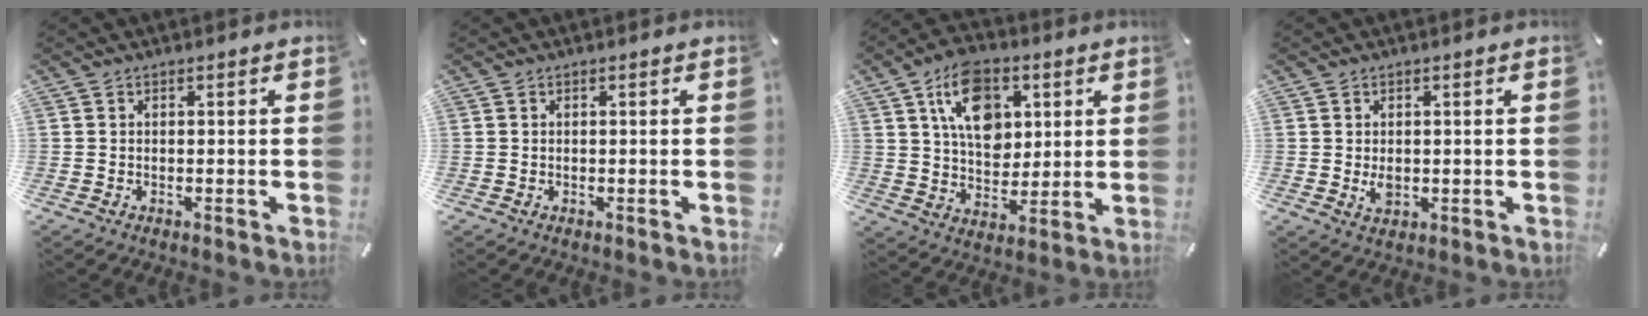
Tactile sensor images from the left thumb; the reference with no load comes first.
{"total": 0.0}
{"total": 14.0, "force": [5.8, 9.7, 8.3], "torque": [-0.133, -0.006, 0.106]}
{"total": 2.7, "force": [-0.1, 2.0, 1.9], "torque": [-0.042, 0.001, -0.003]}